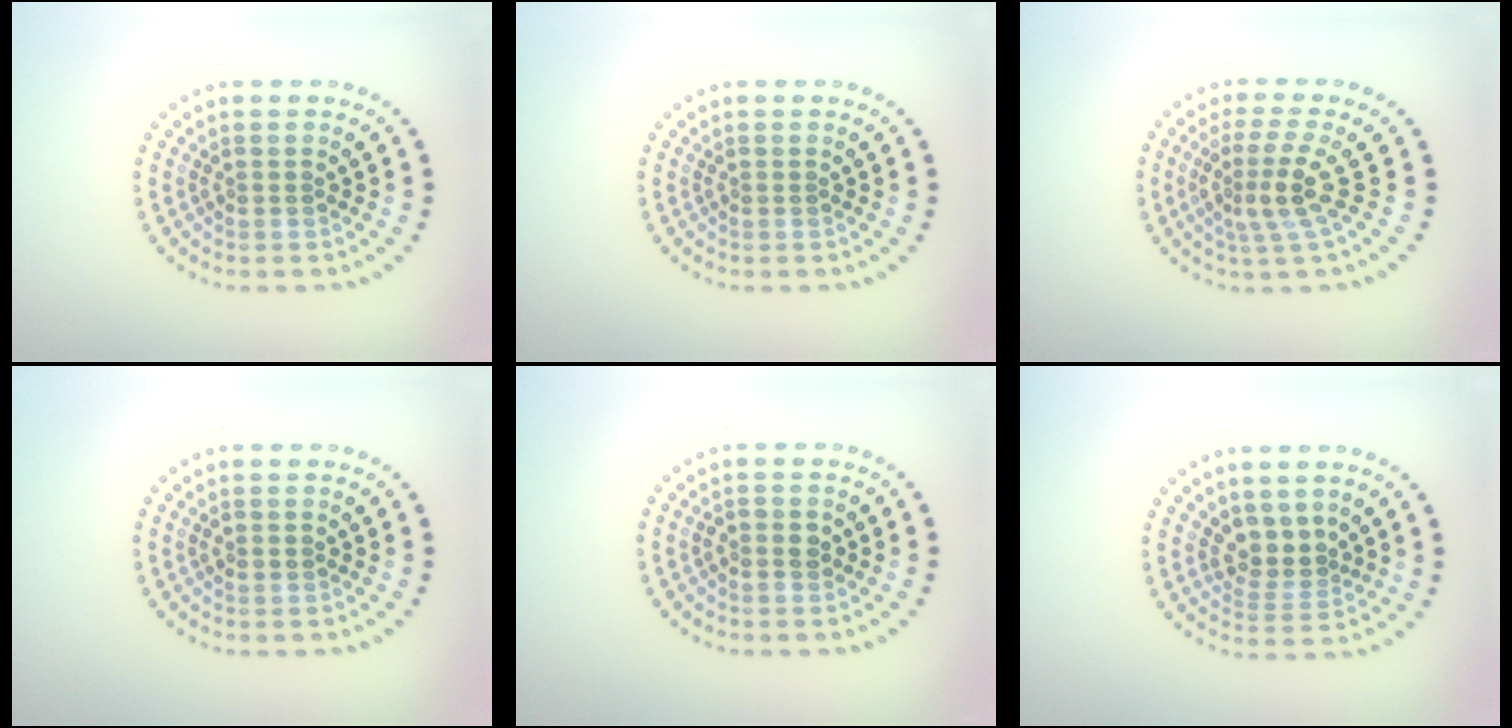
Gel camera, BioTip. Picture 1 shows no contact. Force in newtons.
{"total": 0.0}
{"total": 3.1, "press": 2.3, "slide": 2.1}
{"total": 0.8, "press": 0.8, "slide": 0.1}
{"total": 1.4, "press": 1.3, "slide": 0.2}
{"total": 2.7, "press": 2.1, "slide": 1.8}